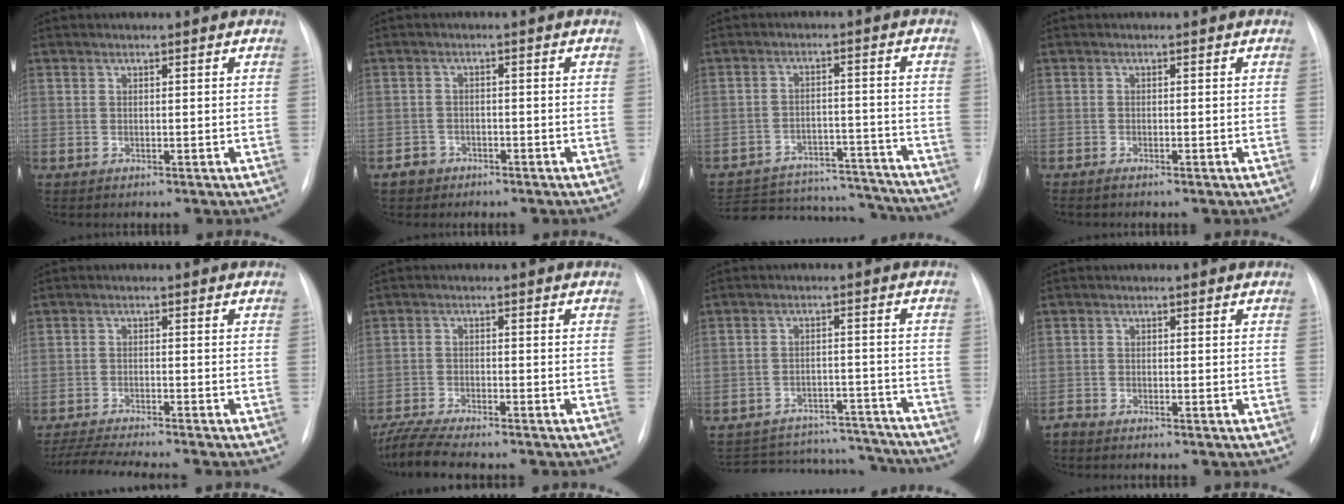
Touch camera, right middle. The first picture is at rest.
{"total": 2.4, "force": [-1.6, 1.8, -0.2], "torque": [0.000, 0.008, -0.029]}
{"total": 21.3, "force": [-20.0, 5.2, 5.2], "torque": [-0.102, 0.013, -0.269]}
{"total": 1.1, "force": [-0.9, 0.1, 0.6], "torque": [-0.018, -0.003, -0.016]}
{"total": 9.6, "force": [-8.7, -0.7, 4.1], "torque": [-0.062, -0.015, -0.141]}
{"total": 9.0, "force": [-7.9, 0.9, 4.1], "torque": [-0.076, -0.015, -0.132]}
{"total": 18.6, "force": [-17.6, 4.8, 3.6], "torque": [-0.077, 0.020, -0.230]}
{"total": 1.6, "force": [-1.6, 0.2, 0.4], "torque": [-0.007, -0.004, -0.025]}